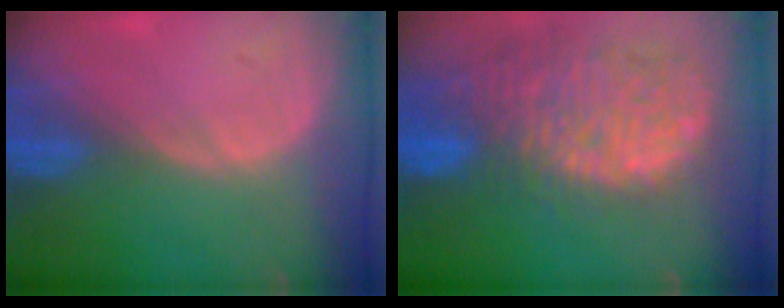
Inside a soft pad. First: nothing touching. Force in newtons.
{"total": 14.4, "press": 11.9, "slide": 8.2}